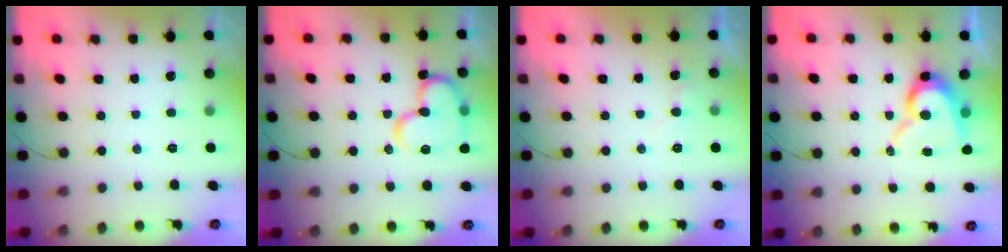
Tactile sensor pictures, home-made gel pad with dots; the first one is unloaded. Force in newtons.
{"total": 17.3, "press": 17.2, "slide": 1.6}
{"total": 4.7, "press": 4.6, "slide": 0.5}
{"total": 12.4, "press": 12.4, "slide": 1.4}